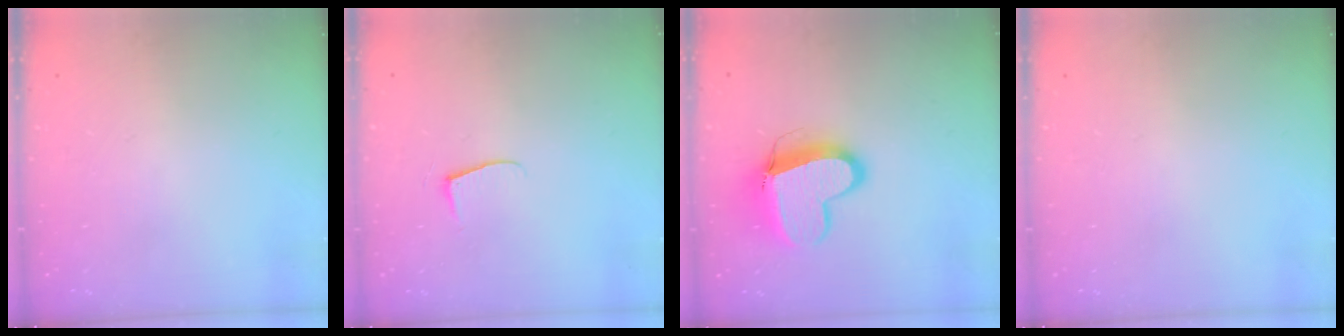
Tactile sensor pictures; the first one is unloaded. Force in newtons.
{"total": 5.2, "press": 5.2, "slide": 0.5}
{"total": 15.6, "press": 15.5, "slide": 1.5}
{"total": 0.0}